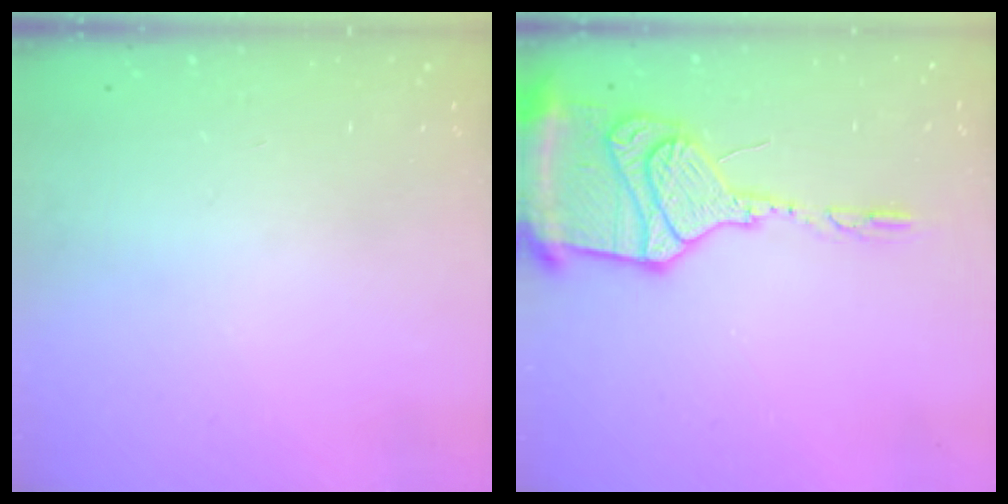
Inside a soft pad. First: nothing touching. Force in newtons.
{"total": 20.1, "press": 20.0, "slide": 2.3}